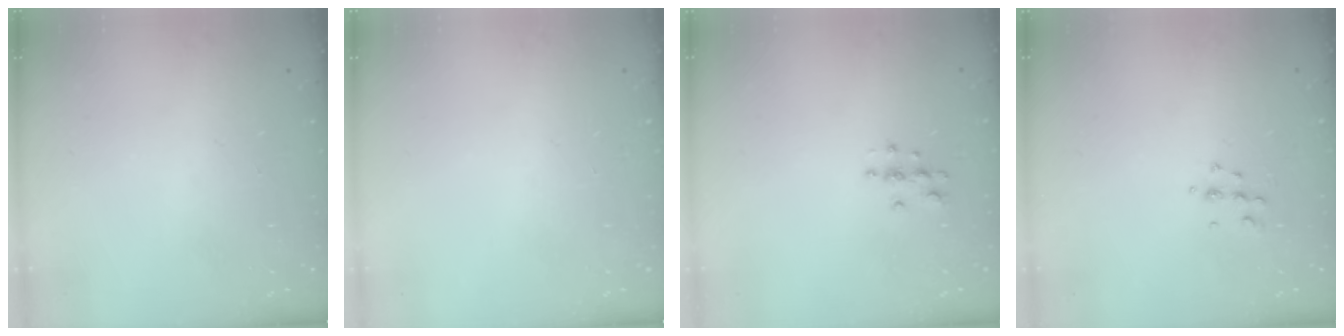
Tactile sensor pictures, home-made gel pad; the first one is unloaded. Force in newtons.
{"total": 0.0}
{"total": 3.9, "press": 3.9, "slide": 0.4}
{"total": 4.7, "press": 4.6, "slide": 0.8}